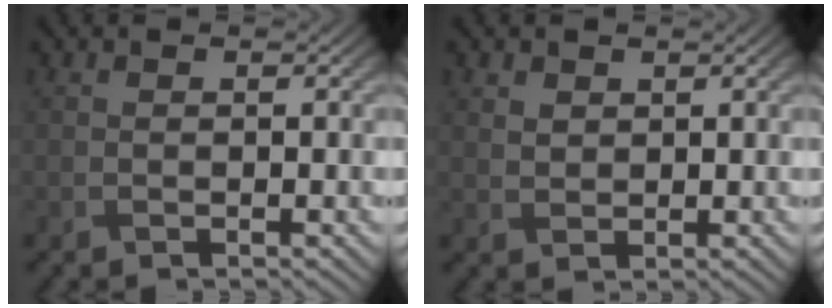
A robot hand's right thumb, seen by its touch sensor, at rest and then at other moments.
{"total": 1.8, "force": [1.2, 1.2, 0.7], "torque": [-0.021, -0.004, 0.024]}